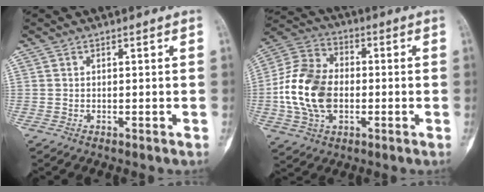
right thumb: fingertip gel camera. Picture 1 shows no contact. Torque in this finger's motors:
{"motor_torque": [1.18, 1.77, 0.94, -0.89, 0.32]}